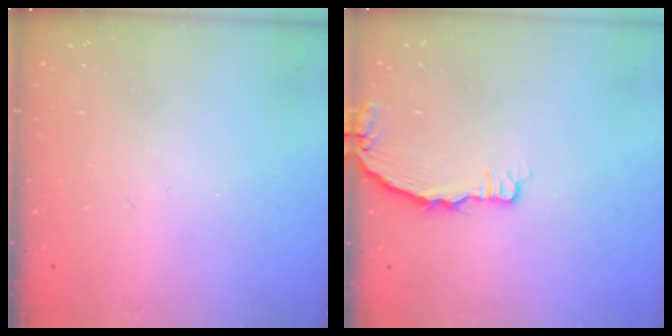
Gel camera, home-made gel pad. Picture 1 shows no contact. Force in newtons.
{"total": 3.2, "press": 3.2, "slide": 0.3}